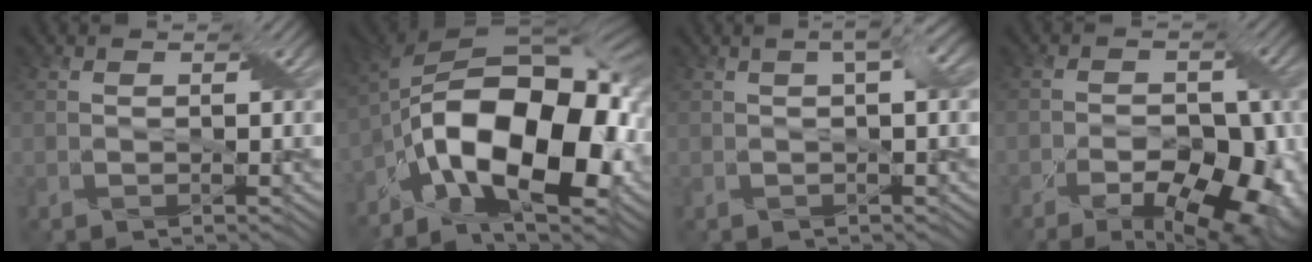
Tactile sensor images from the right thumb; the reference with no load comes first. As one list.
[{"total": 19.0, "force": [-6.4, 9.3, 15.3], "torque": [-0.260, -0.013, -0.106]}, {"total": 2.7, "force": [0.6, 0.2, 2.6], "torque": [-0.046, 0.011, 0.007]}, {"total": 14.6, "force": [-8.3, 8.0, 9.0], "torque": [-0.070, -0.010, -0.094]}]